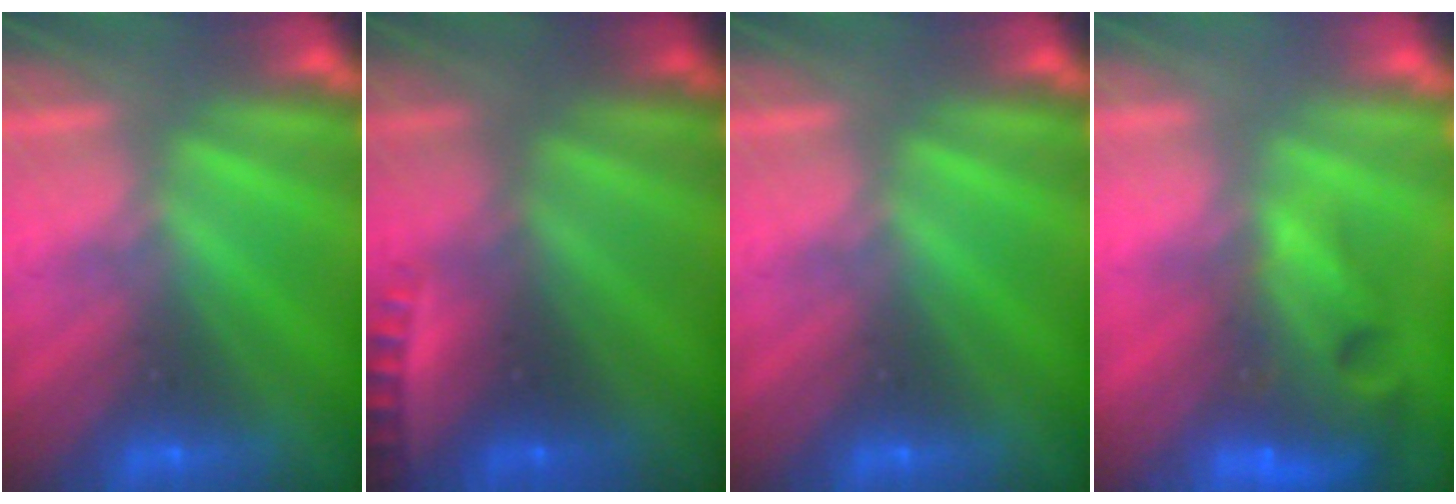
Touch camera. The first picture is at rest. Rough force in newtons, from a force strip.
{"total": 2.3}
{"total": 0.0}
{"total": 9.8}